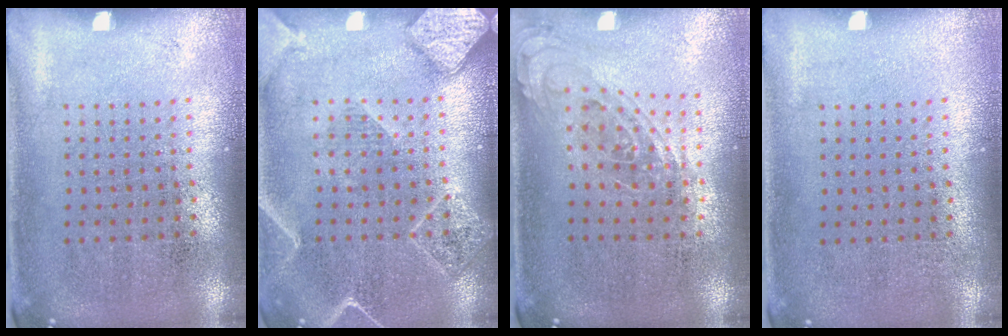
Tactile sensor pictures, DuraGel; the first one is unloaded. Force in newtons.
{"total": 2.1, "press": 2.1, "slide": 0.3}
{"total": 0.7, "press": 0.7, "slide": 0.2}
{"total": 0.0}